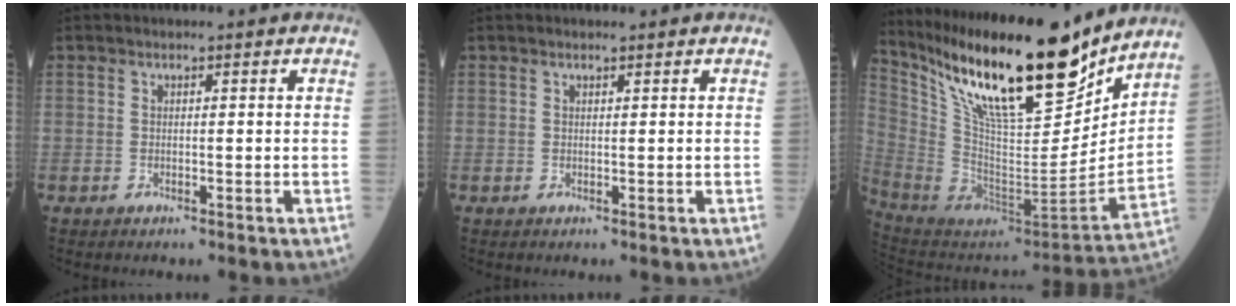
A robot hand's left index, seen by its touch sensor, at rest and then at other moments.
{"total": 0.6, "force": [0.6, 0.0, 0.2], "torque": [-0.007, 0.000, 0.010]}
{"total": 26.3, "force": [19.6, 5.0, 16.8], "torque": [-0.305, -0.022, 0.340]}